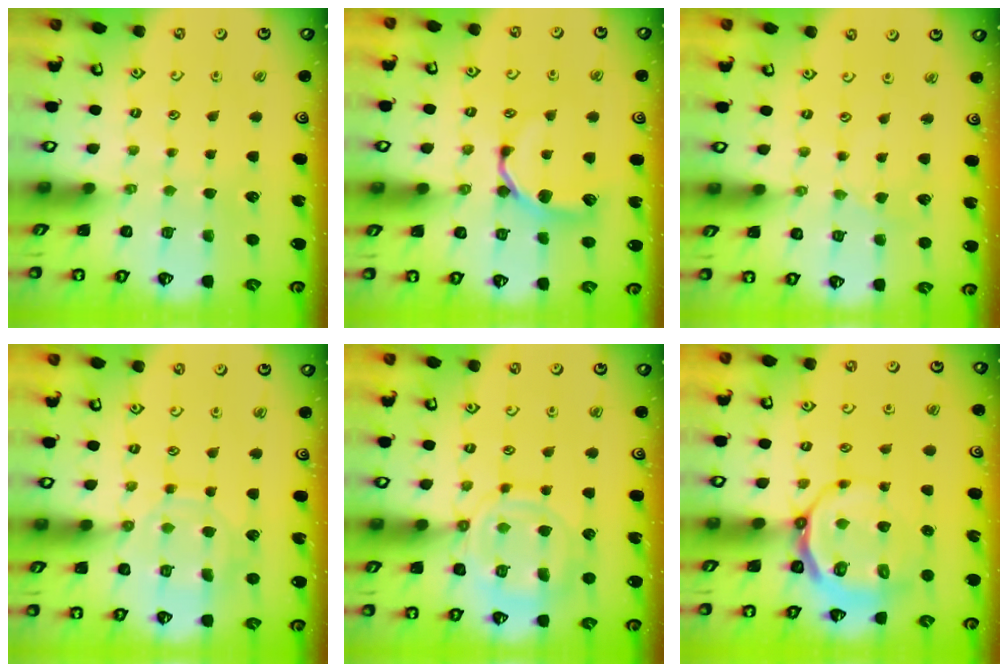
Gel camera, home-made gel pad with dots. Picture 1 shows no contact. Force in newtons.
{"total": 8.9, "press": 8.9, "slide": 0.9}
{"total": 1.8, "press": 1.7, "slide": 0.4}
{"total": 11.0, "press": 11.0, "slide": 0.8}
{"total": 11.9, "press": 11.9, "slide": 0.7}
{"total": 8.7, "press": 8.1, "slide": 3.1}